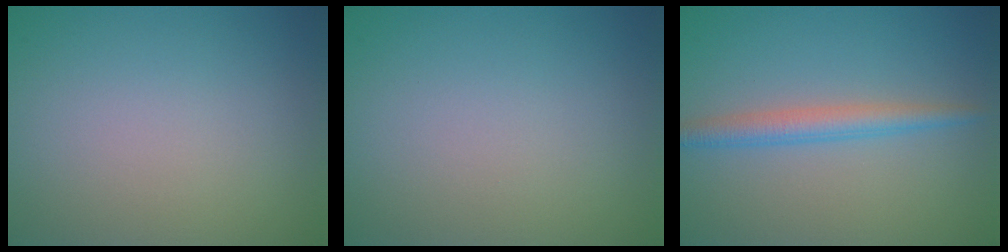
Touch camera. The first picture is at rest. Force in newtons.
{"total": 0.0}
{"total": 2.7, "press": 2.7, "slide": 0.0}